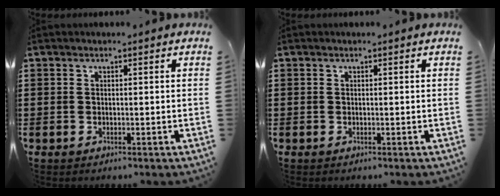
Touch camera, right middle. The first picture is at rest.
{"total": 0.0}